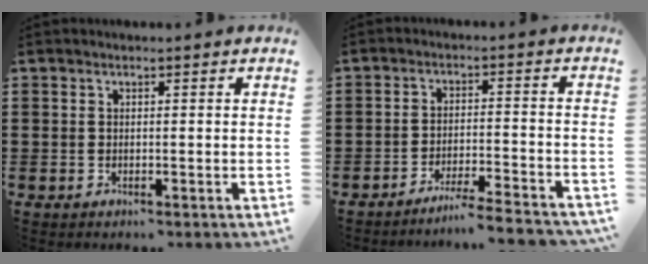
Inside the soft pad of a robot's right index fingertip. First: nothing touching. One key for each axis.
{"total": 4.6, "fx": -4.3, "fy": -0.6, "fz": 1.3, "tx": -0.023, "ty": -0.010, "tz": -0.086}